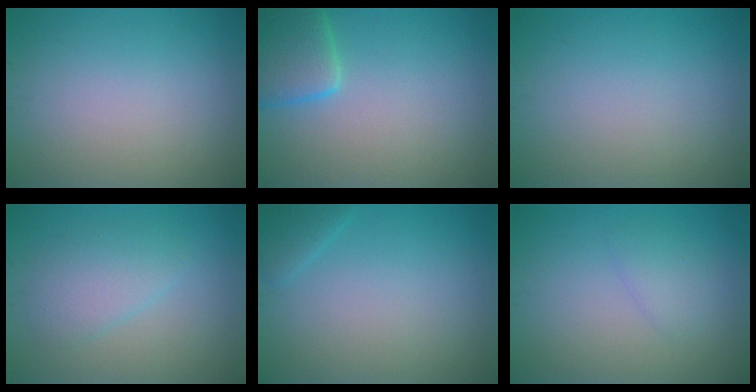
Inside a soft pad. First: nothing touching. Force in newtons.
{"total": 4.1, "press": 4.1, "slide": 0.3}
{"total": 0.0}
{"total": 2.9, "press": 2.9, "slide": 0.2}
{"total": 1.3, "press": 1.3, "slide": 0.1}
{"total": 1.3, "press": 1.3, "slide": 0.1}